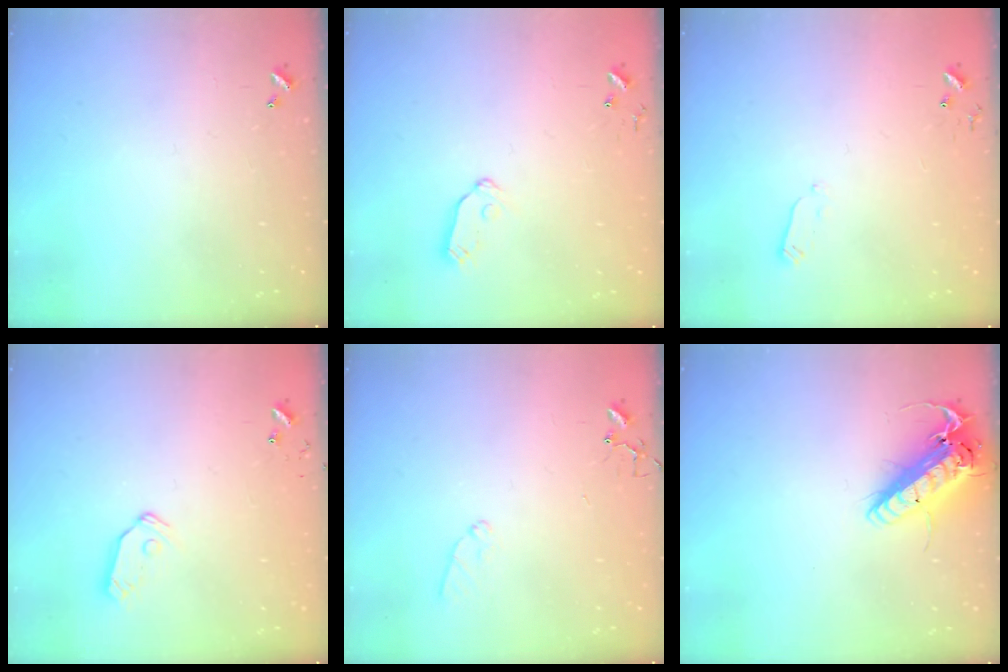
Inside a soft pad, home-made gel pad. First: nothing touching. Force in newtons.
{"total": 6.8, "press": 6.8, "slide": 0.4}
{"total": 2.4, "press": 2.3, "slide": 0.4}
{"total": 7.2, "press": 7.2, "slide": 0.3}
{"total": 5.7, "press": 5.7, "slide": 0.6}
{"total": 18.3, "press": 18.0, "slide": 3.3}